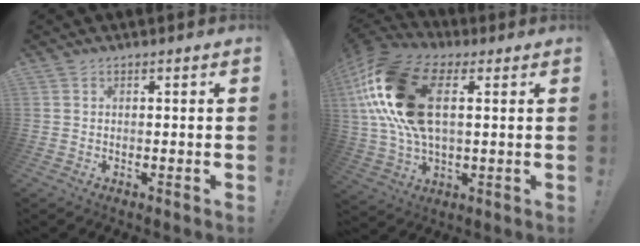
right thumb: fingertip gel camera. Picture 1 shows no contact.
{"total": 22.0, "force": [5.4, 12.7, 17.2], "torque": [-0.343, -0.007, 0.099]}